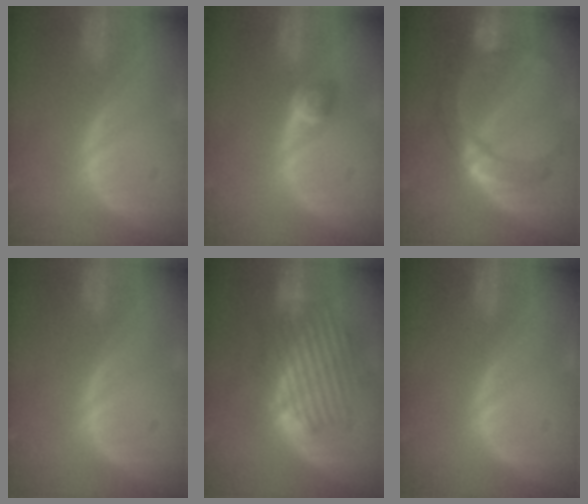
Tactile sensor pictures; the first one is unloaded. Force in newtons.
{"total": 2.8, "press": 2.5, "slide": 1.1}
{"total": 7.9, "press": 7.9, "slide": 0.3}
{"total": 0.0}
{"total": 8.4, "press": 8.1, "slide": 2.2}
{"total": 0.0}